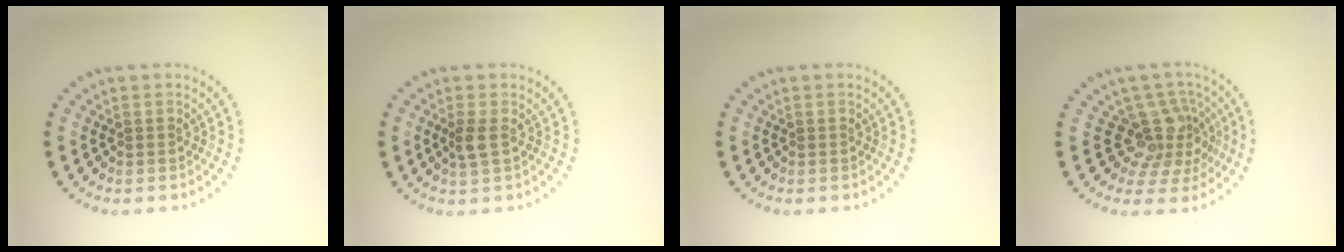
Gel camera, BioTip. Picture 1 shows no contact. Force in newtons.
{"total": 1.3, "press": 1.3, "slide": 0.5}
{"total": 0.0}
{"total": 4.1, "press": 3.0, "slide": 2.8}